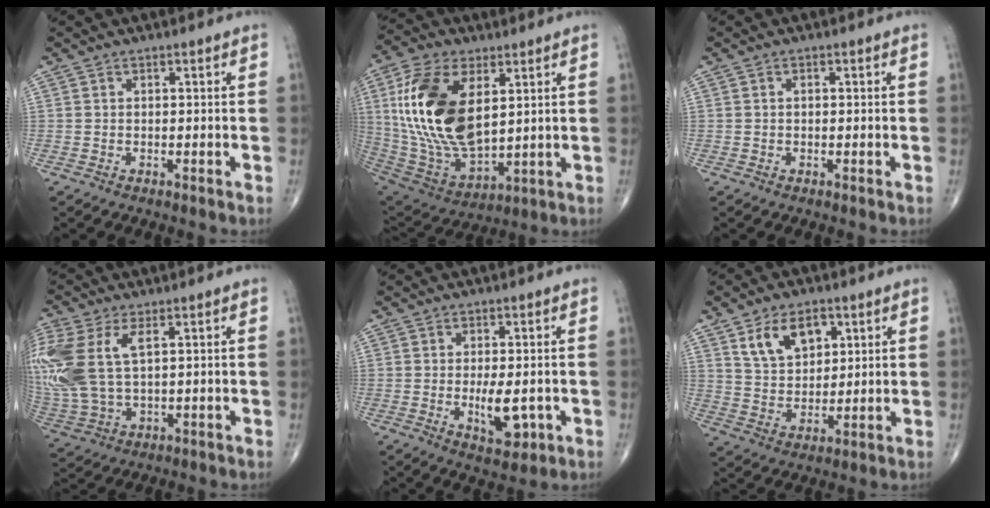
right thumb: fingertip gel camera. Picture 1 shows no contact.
{"total": 22.5, "force": [5.2, 11.9, 18.4], "torque": [-0.360, -0.026, 0.103]}
{"total": 0.6, "force": [0.1, 0.3, 0.5], "torque": [-0.011, 0.001, 0.002]}
{"total": 17.8, "force": [4.5, 9.4, 14.4], "torque": [-0.375, -0.001, 0.094]}
{"total": 6.6, "force": [-1.2, 2.8, 5.9], "torque": [-0.083, -0.011, -0.010]}
{"total": 10.0, "force": [4.7, 6.2, 6.2], "torque": [-0.083, -0.021, 0.090]}